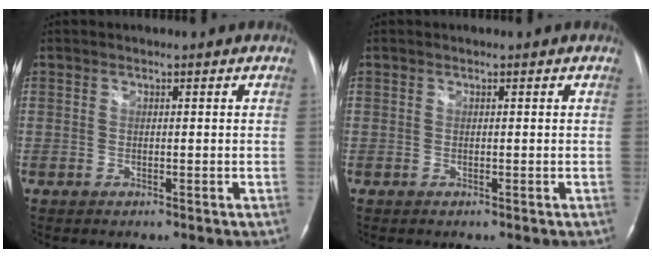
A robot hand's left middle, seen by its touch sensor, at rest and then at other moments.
{"total": 0.0}